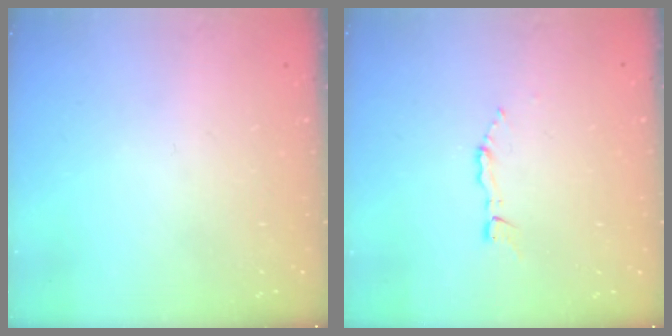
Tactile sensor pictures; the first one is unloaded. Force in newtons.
{"total": 2.2, "press": 2.2, "slide": 0.3}